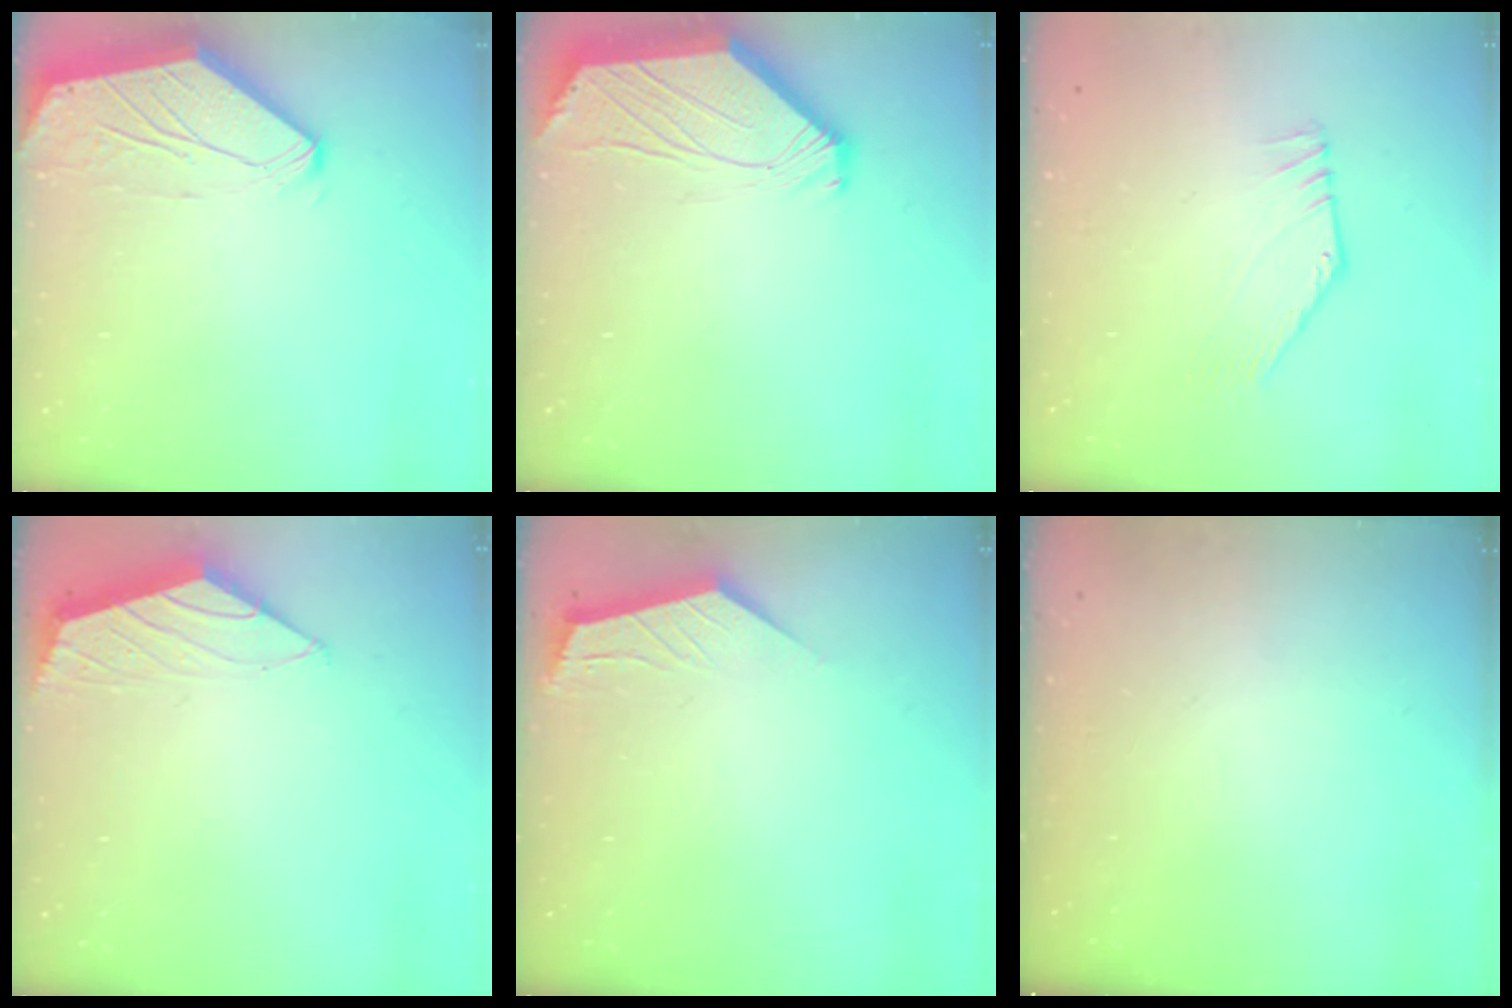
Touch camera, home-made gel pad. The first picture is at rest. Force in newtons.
{"total": 2.6, "press": 2.5, "slide": 0.6}
{"total": 3.7, "press": 3.7, "slide": 0.2}
{"total": 1.5, "press": 1.5, "slide": 0.4}
{"total": 2.8, "press": 2.8, "slide": 0.4}
{"total": 0.0}